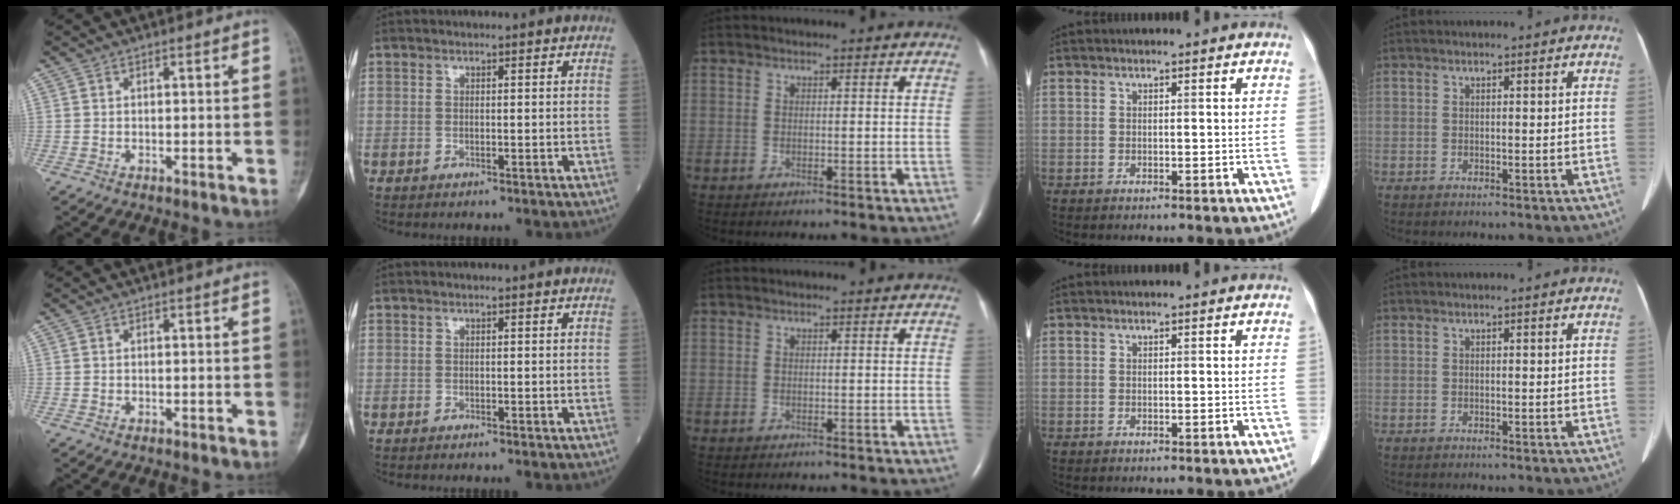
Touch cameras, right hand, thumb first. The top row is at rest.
{}